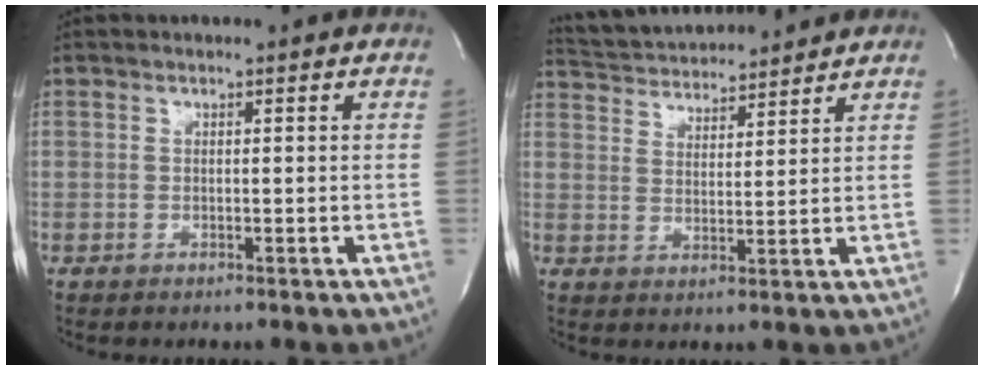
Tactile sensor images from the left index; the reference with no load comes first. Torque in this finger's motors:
{"motor_torque": [-0.07, -0.03, 0.09, 0.05]}